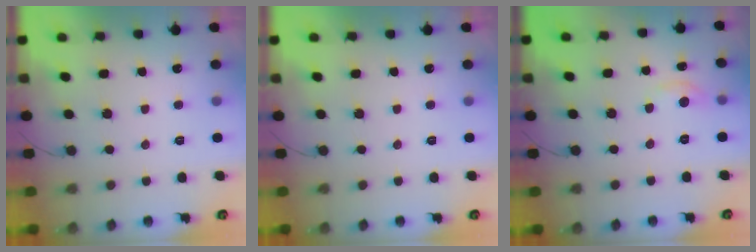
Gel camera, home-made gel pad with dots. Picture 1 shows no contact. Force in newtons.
{"total": 0.0}
{"total": 3.3, "press": 3.2, "slide": 0.4}